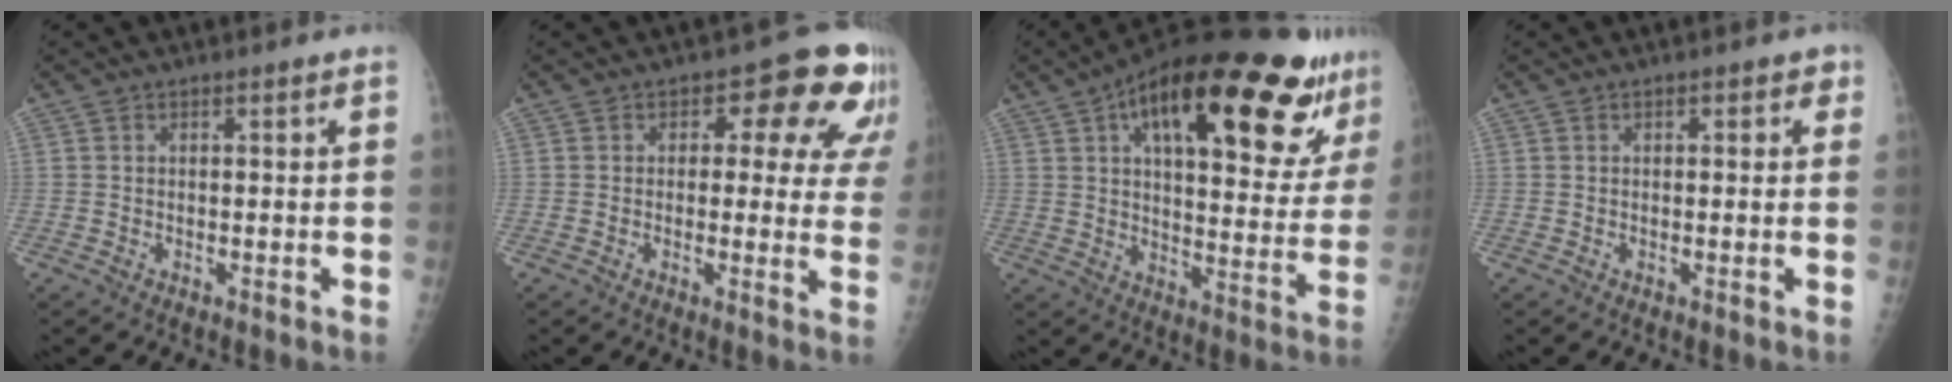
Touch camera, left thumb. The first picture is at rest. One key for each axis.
{"total": 11.2, "fx": 5.4, "fy": 6.5, "fz": 7.3, "tx": -0.024, "ty": -0.017, "tz": 0.047}
{"total": 31.3, "fx": 17.6, "fy": 10.5, "fz": 23.7, "tx": -0.326, "ty": -0.023, "tz": 0.259}
{"total": 2.3, "fx": 0.9, "fy": 1.2, "fz": 1.7, "tx": -0.009, "ty": 0.002, "tz": 0.008}